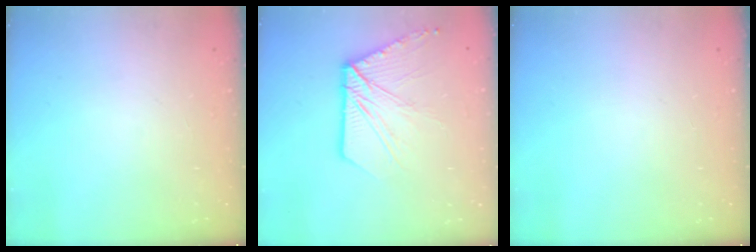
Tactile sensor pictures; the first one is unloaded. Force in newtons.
{"total": 14.0, "press": 13.9, "slide": 1.7}
{"total": 0.0}